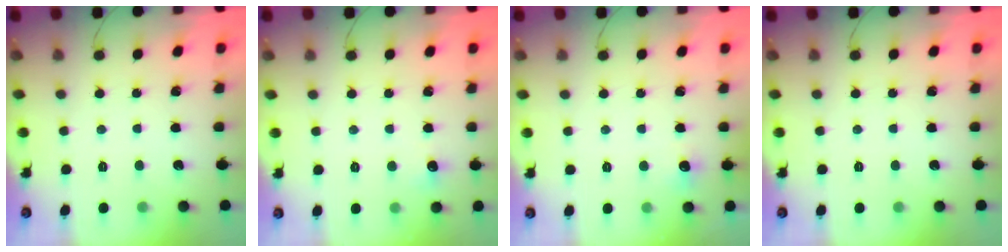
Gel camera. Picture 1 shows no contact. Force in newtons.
{"total": 4.7, "press": 4.6, "slide": 1.2}
{"total": 4.2, "press": 3.9, "slide": 1.7}
{"total": 0.0}